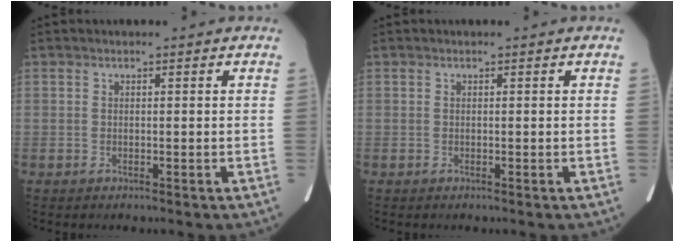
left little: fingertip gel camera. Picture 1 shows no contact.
{"total": 0.0}